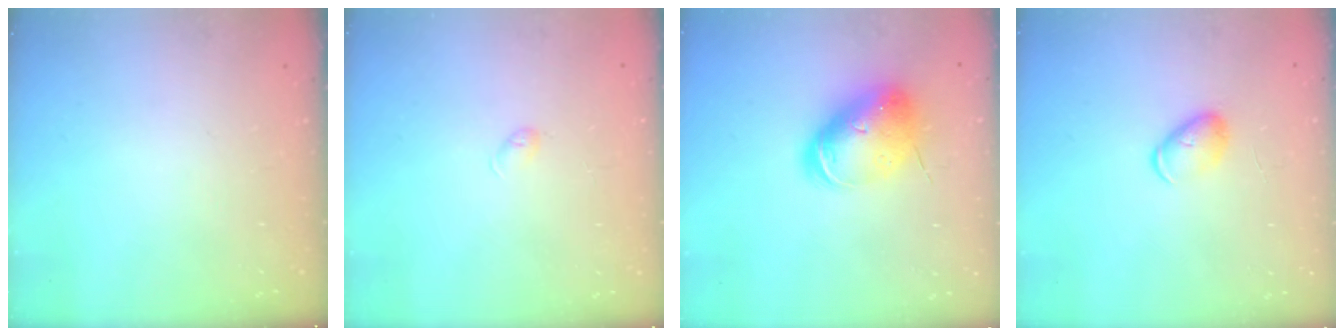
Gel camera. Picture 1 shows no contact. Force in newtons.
{"total": 3.3, "press": 3.2, "slide": 0.7}
{"total": 13.9, "press": 13.7, "slide": 2.5}
{"total": 5.2, "press": 5.2, "slide": 0.3}